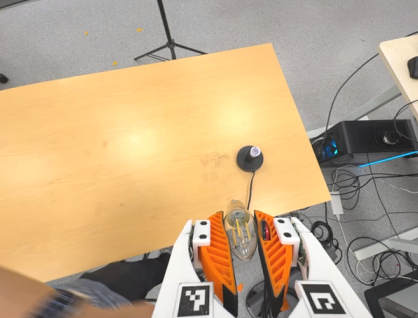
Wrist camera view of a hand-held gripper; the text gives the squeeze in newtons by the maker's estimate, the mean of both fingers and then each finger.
{"total": 20.5, "left": 24.0, "right": 17.1}